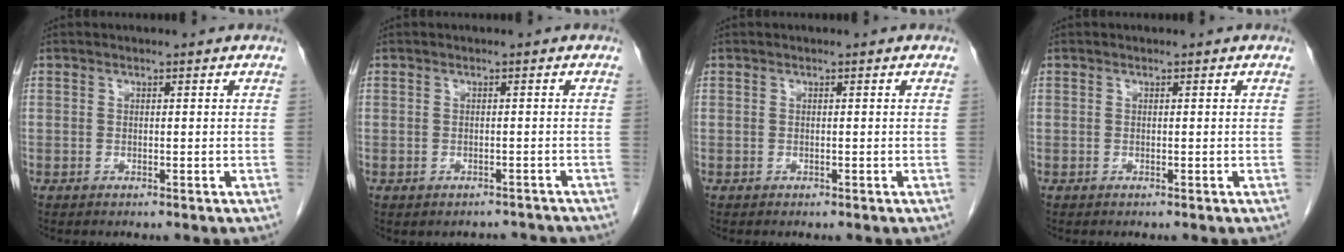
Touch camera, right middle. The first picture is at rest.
{"total": 2.5, "force": [-2.2, 1.3, 0.1], "torque": [0.000, 0.008, -0.027]}
{"total": 0.0}
{"total": 0.0}